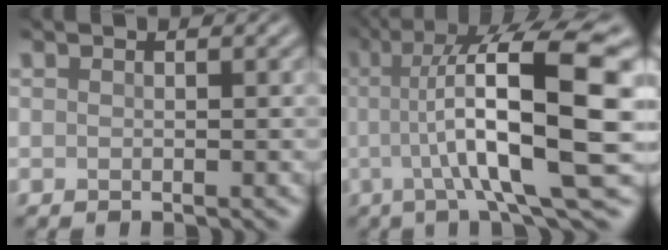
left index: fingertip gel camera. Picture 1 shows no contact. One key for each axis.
{"total": 14.5, "fx": 1.0, "fy": 2.8, "fz": 14.2, "tx": -0.199, "ty": 0.020, "tz": 0.020}